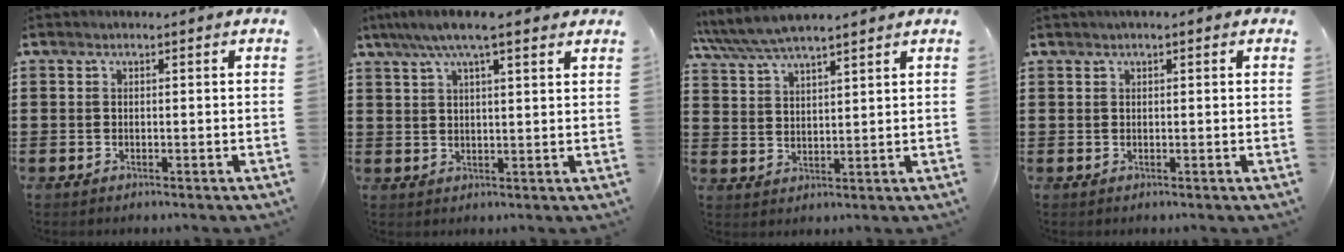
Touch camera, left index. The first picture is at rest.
{"total": 7.0, "force": [5.1, 1.1, 4.6], "torque": [-0.101, -0.002, 0.091]}
{"total": 5.5, "force": [5.0, 0.7, 2.1], "torque": [-0.057, -0.018, 0.090]}
{"total": 0.9, "force": [0.4, 0.3, 0.8], "torque": [-0.016, 0.004, 0.007]}